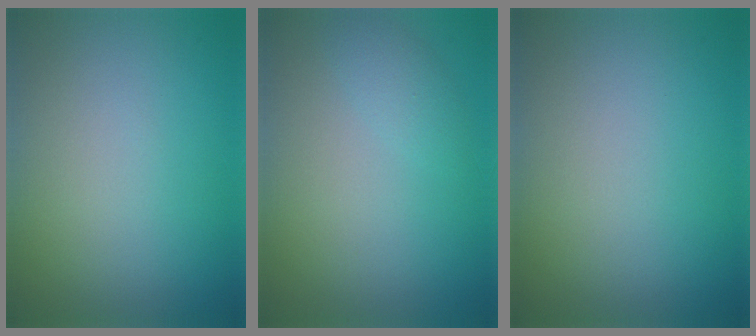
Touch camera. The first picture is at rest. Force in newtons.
{"total": 1.3, "press": 1.3, "slide": 0.1}
{"total": 0.0}